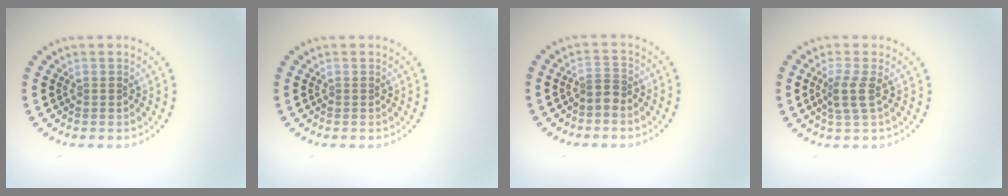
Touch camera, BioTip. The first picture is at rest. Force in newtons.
{"total": 0.0}
{"total": 1.5, "press": 1.1, "slide": 1.0}
{"total": 2.2, "press": 1.7, "slide": 1.3}